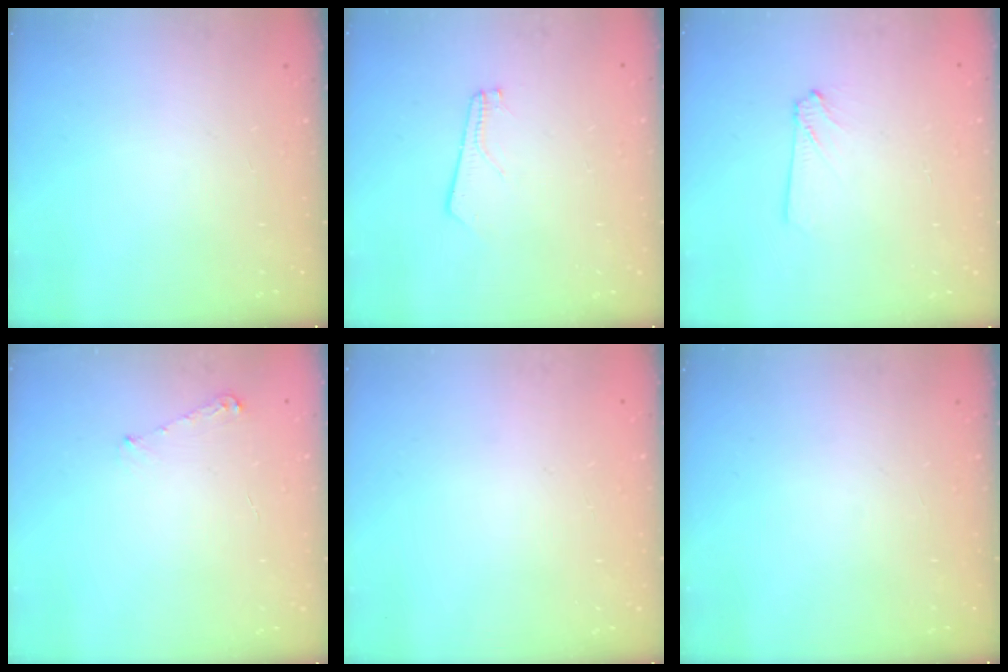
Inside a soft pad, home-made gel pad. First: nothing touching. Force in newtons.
{"total": 2.1, "press": 2.1, "slide": 0.3}
{"total": 2.9, "press": 2.9, "slide": 0.4}
{"total": 4.0, "press": 3.9, "slide": 0.5}
{"total": 0.0}
{"total": 0.0}